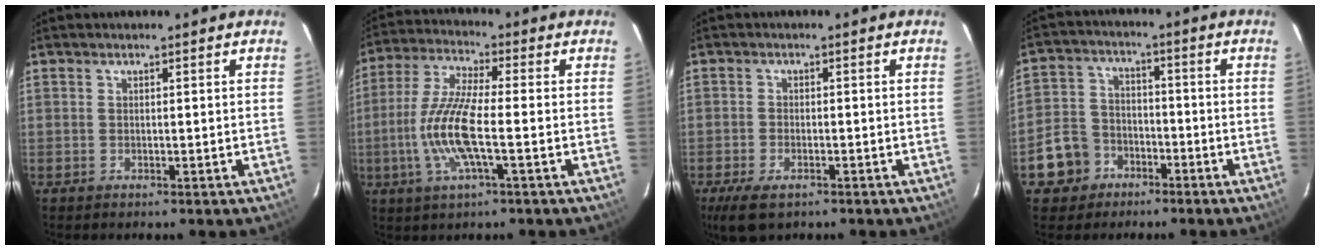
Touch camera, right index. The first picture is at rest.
{"total": 11.7, "force": [-2.7, 1.9, 11.3], "torque": [-0.241, -0.003, -0.056]}
{"total": 5.8, "force": [-3.7, 2.6, 3.6], "torque": [-0.088, -0.018, -0.067]}
{"total": 8.6, "force": [-4.7, 6.9, 2.1], "torque": [-0.069, 0.028, -0.075]}